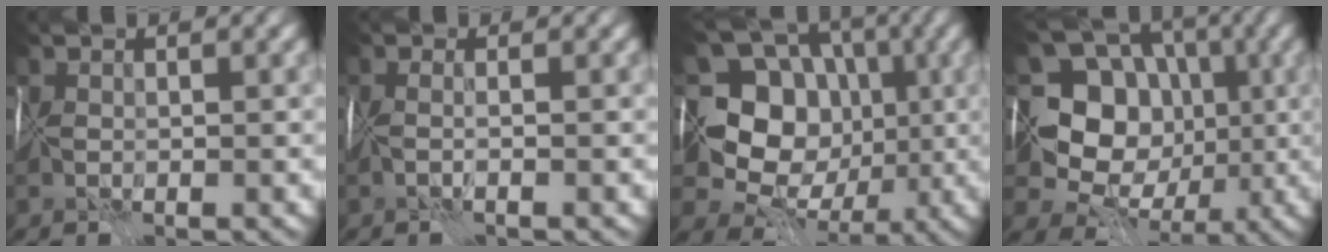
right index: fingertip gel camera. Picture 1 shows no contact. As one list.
[{"total": 1.0, "force": [-0.4, -0.2, 0.9], "torque": [-0.003, -0.005, -0.009]}, {"total": 10.6, "force": [0.7, 9.4, 4.8], "torque": [-0.073, 0.008, -0.010]}, {"total": 10.6, "force": [0.6, 9.4, 4.8], "torque": [-0.074, 0.009, -0.012]}]